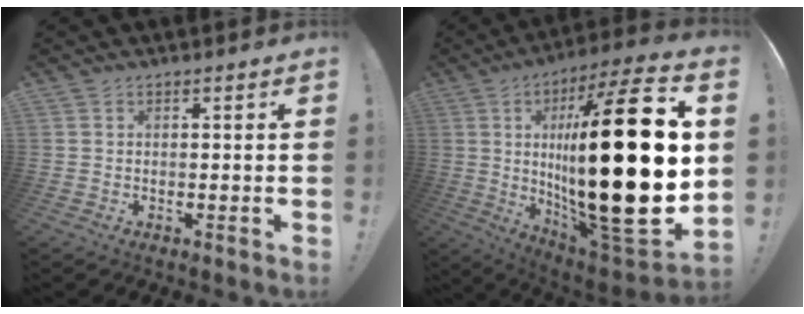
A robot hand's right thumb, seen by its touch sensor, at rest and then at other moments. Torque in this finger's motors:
{"motor_torque": [0.51, 3.19, 2.77, 0.00, 1.05]}